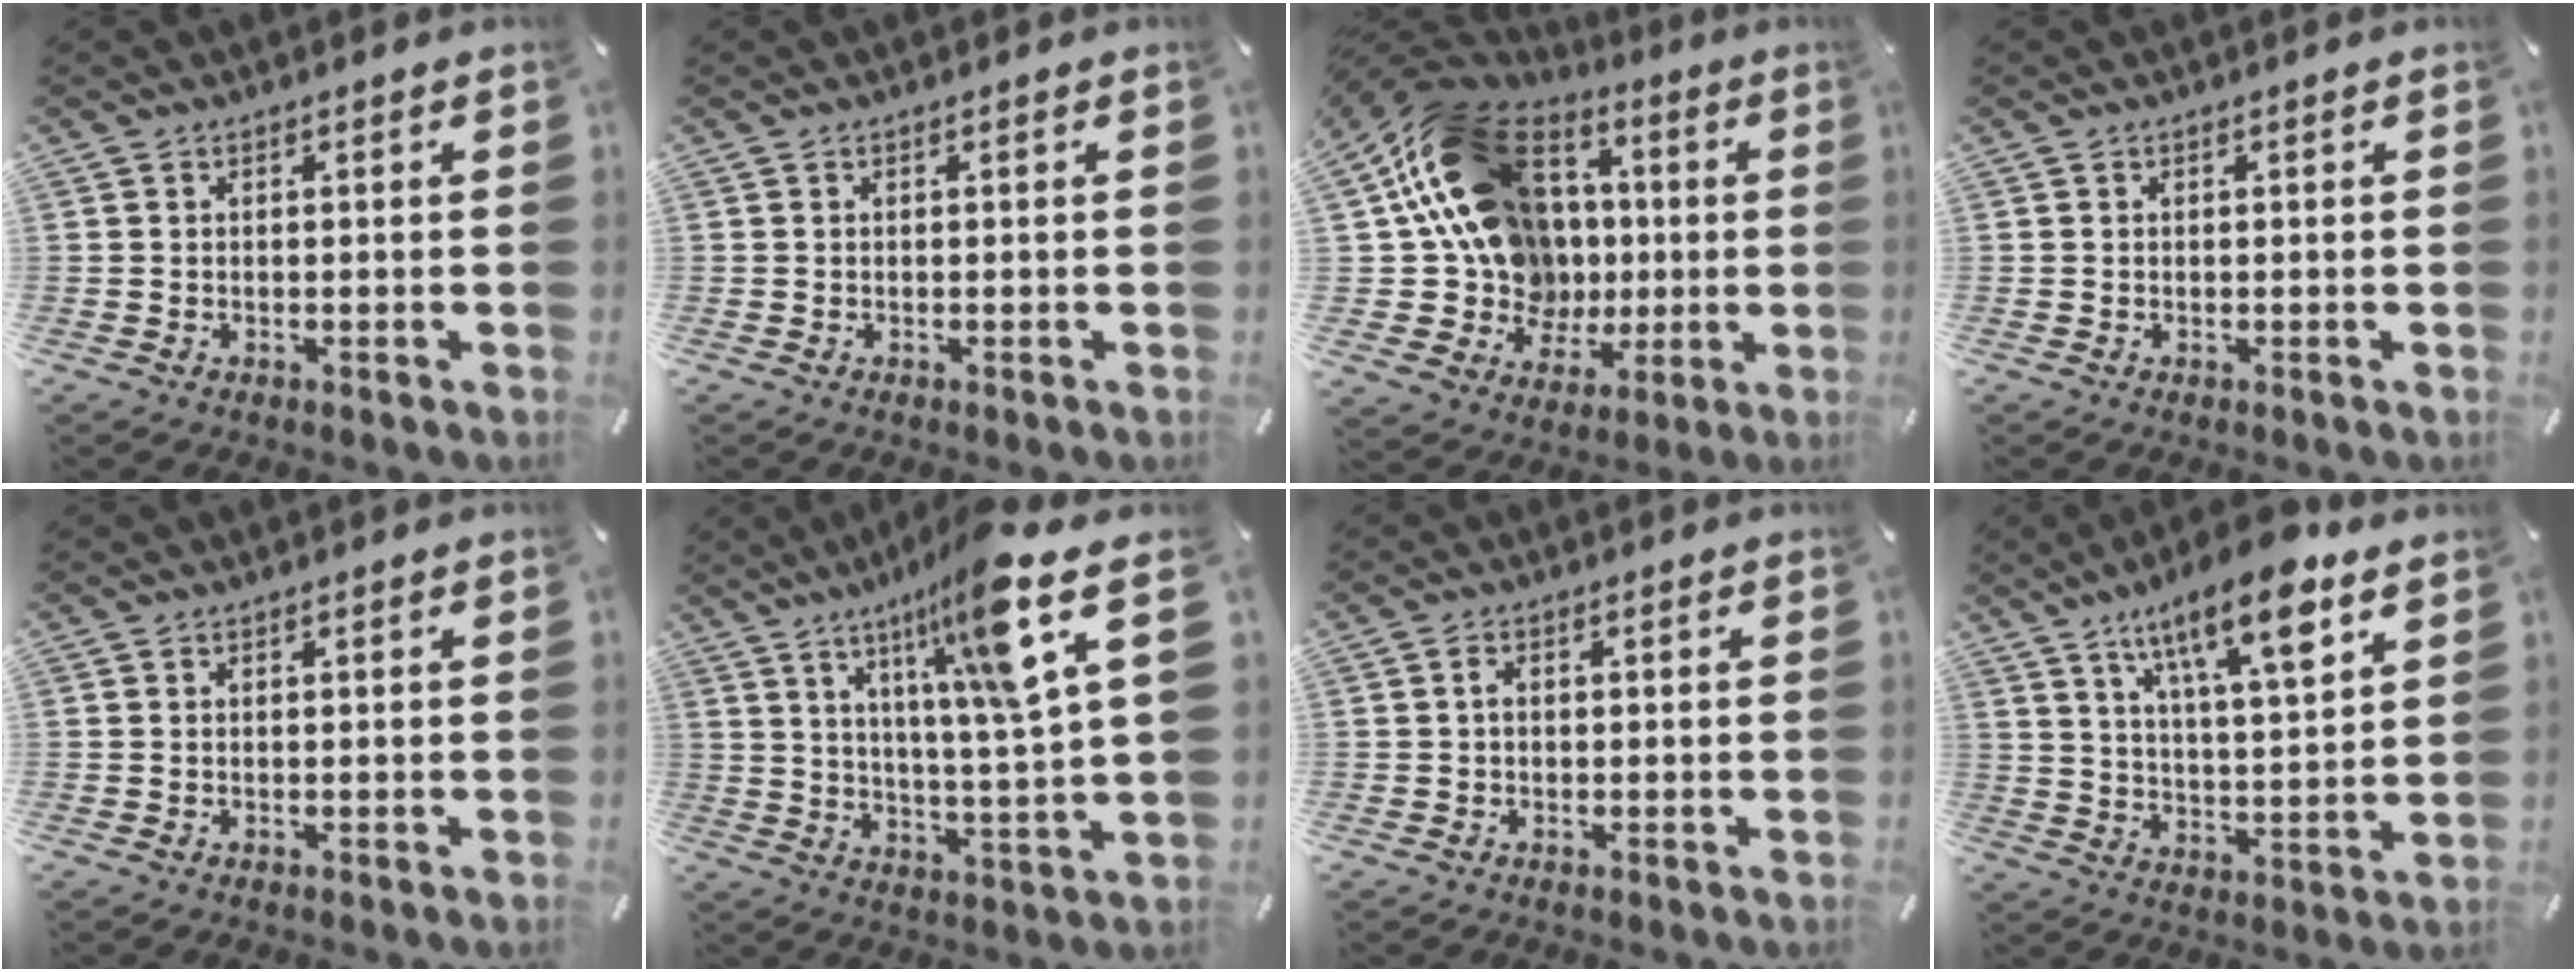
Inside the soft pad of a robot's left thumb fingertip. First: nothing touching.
{"total": 0.0}
{"total": 21.7, "force": [5.1, 18.2, 10.6], "torque": [-0.195, -0.022, 0.125]}
{"total": 0.0}
{"total": 0.0}
{"total": 16.8, "force": [9.6, 0.9, 13.7], "torque": [-0.218, -0.053, 0.134]}
{"total": 1.2, "force": [0.0, 0.8, 0.9], "torque": [-0.019, 0.004, -0.002]}
{"total": 15.5, "force": [10.3, 4.3, 10.8], "torque": [-0.181, -0.044, 0.168]}